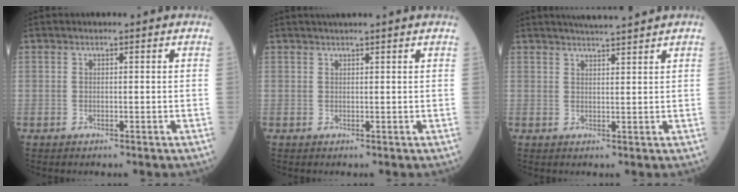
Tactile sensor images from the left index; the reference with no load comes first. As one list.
[{"total": 3.6, "force": [3.2, -0.5, 1.6], "torque": [-0.016, 0.025, 0.045]}, {"total": 4.7, "force": [4.3, -0.7, 1.8], "torque": [-0.028, 0.011, 0.065]}]